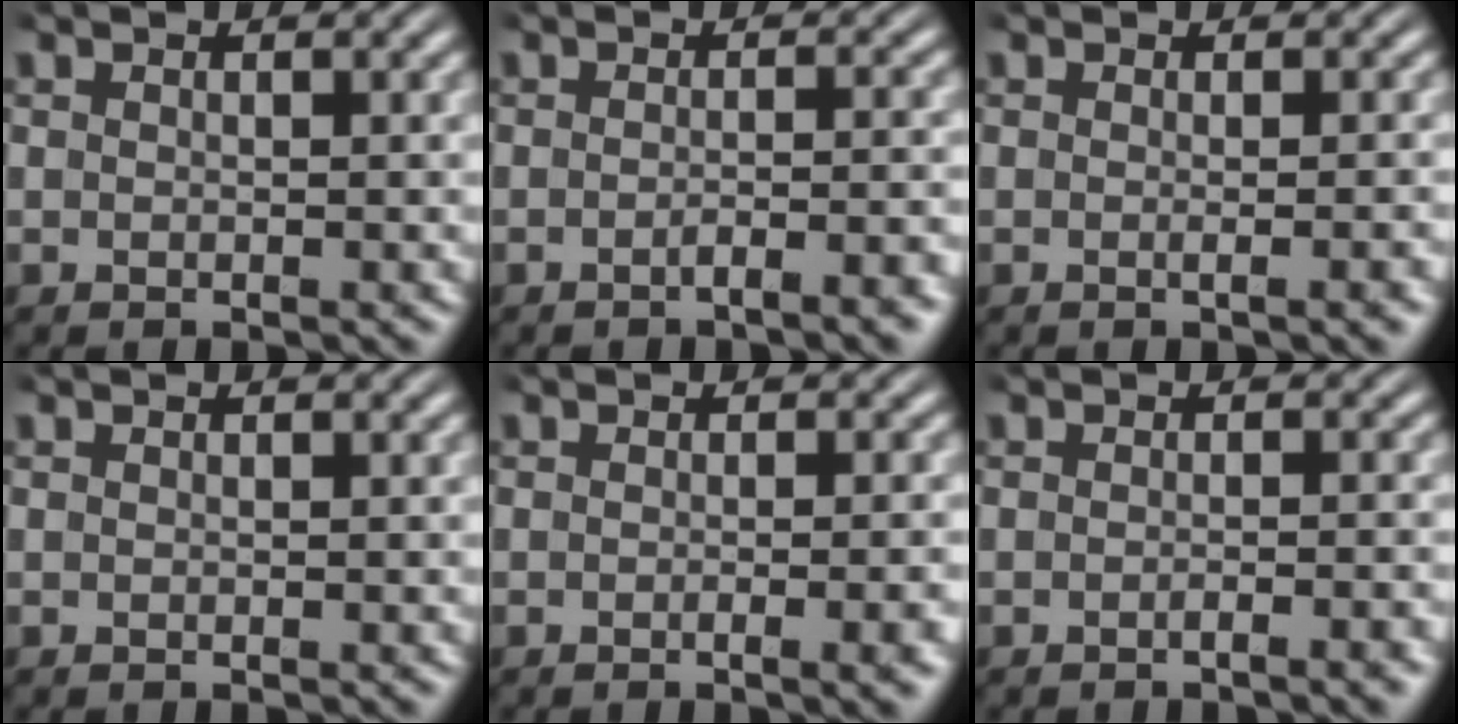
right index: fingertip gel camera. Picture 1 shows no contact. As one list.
[{"total": 1.8, "force": [-1.5, 0.0, 1.1], "torque": [-0.010, 0.009, -0.034]}, {"total": 1.0, "force": [-0.4, -0.3, 0.9], "torque": [-0.009, 0.007, -0.013]}, {"total": 0.0}, {"total": 1.6, "force": [-0.8, -0.2, 1.4], "torque": [-0.015, 0.011, -0.020]}, {"total": 1.1, "force": [-0.9, -0.1, 0.7], "torque": [-0.008, 0.009, -0.023]}]